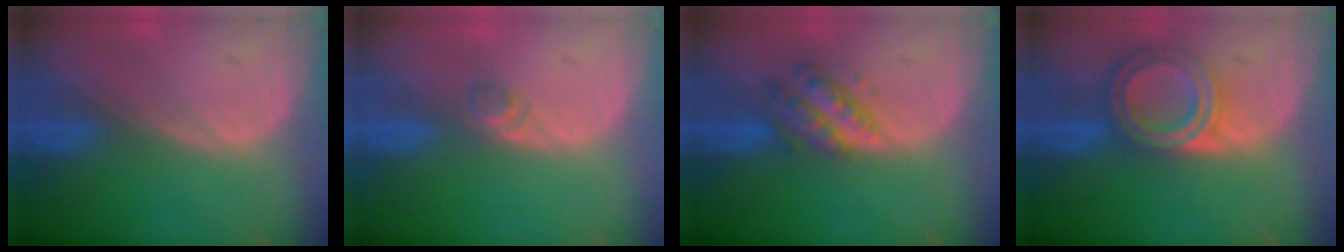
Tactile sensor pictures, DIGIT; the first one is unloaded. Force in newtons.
{"total": 1.6, "press": 1.4, "slide": 0.8}
{"total": 5.0, "press": 5.0, "slide": 0.1}
{"total": 6.9, "press": 6.2, "slide": 3.1}